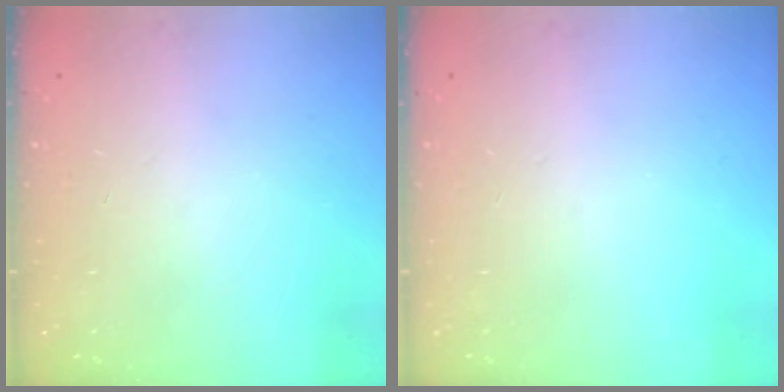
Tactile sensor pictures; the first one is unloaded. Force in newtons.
{"total": 0.0}